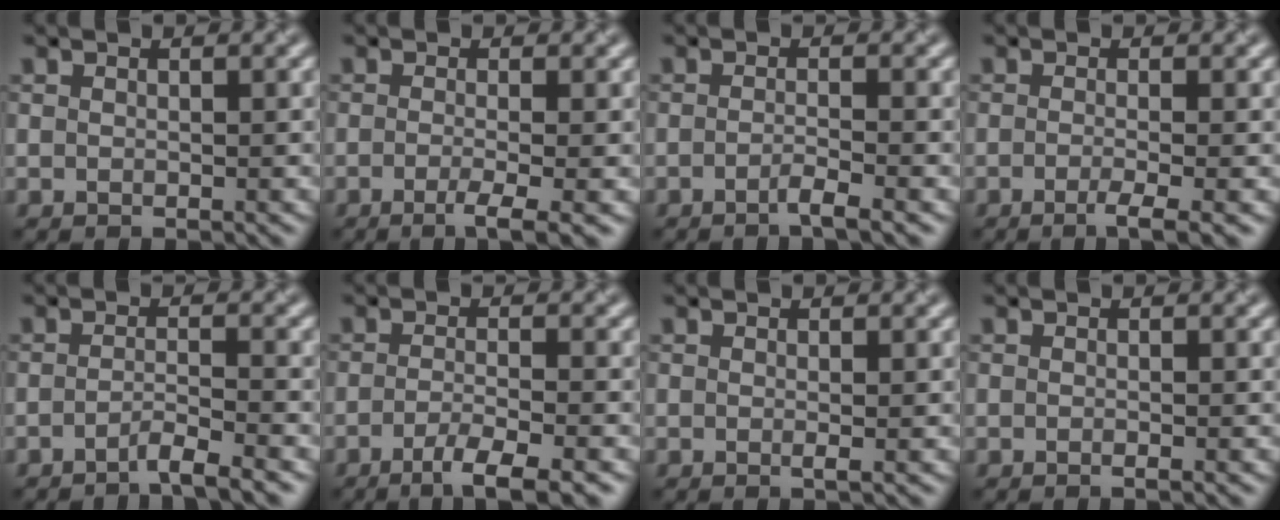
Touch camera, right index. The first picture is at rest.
{"total": 3.3, "force": [-1.2, 0.7, 2.9], "torque": [-0.045, -0.008, -0.025]}
{"total": 1.9, "force": [-1.0, 0.3, 1.6], "torque": [-0.020, 0.004, -0.026]}
{"total": 2.8, "force": [-1.1, 0.7, 2.5], "torque": [-0.036, -0.006, -0.025]}
{"total": 2.4, "force": [-1.7, 0.2, 1.7], "torque": [-0.021, 0.003, -0.041]}
{"total": 4.1, "force": [-2.4, 0.8, 3.2], "torque": [-0.053, -0.002, -0.048]}
{"total": 0.7, "force": [-0.1, 0.1, 0.7], "torque": [-0.012, -0.004, -0.002]}
{"total": 0.7, "force": [-0.3, 0.1, 0.6], "torque": [-0.006, -0.003, -0.006]}